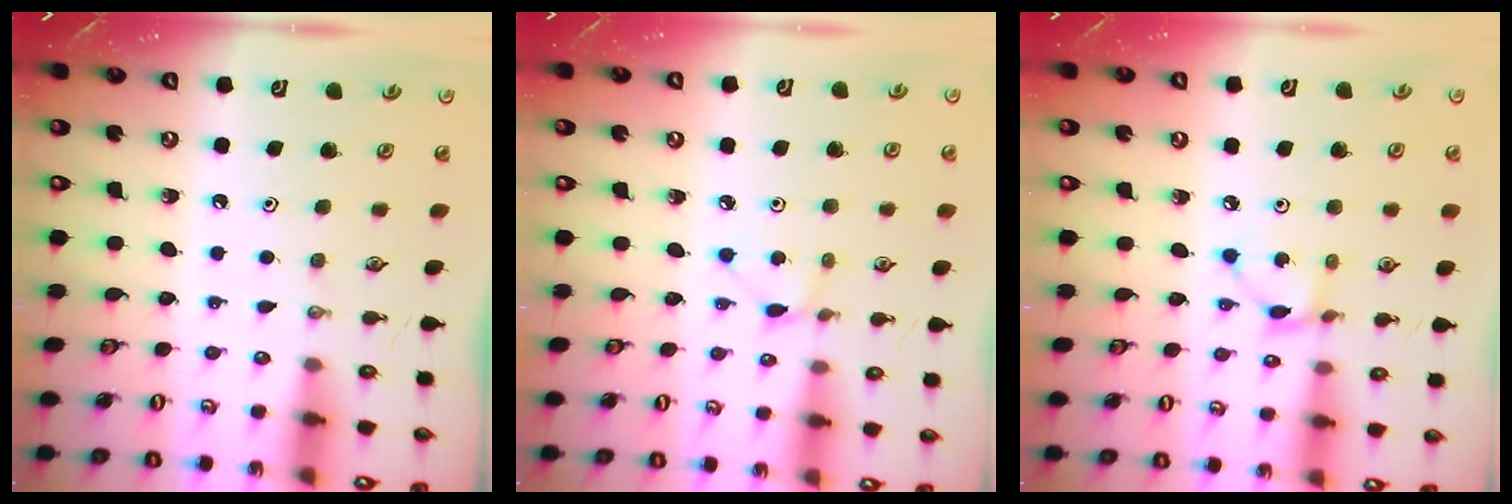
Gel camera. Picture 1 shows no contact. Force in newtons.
{"total": 2.9, "press": 2.9, "slide": 0.4}
{"total": 3.0, "press": 3.0, "slide": 0.1}